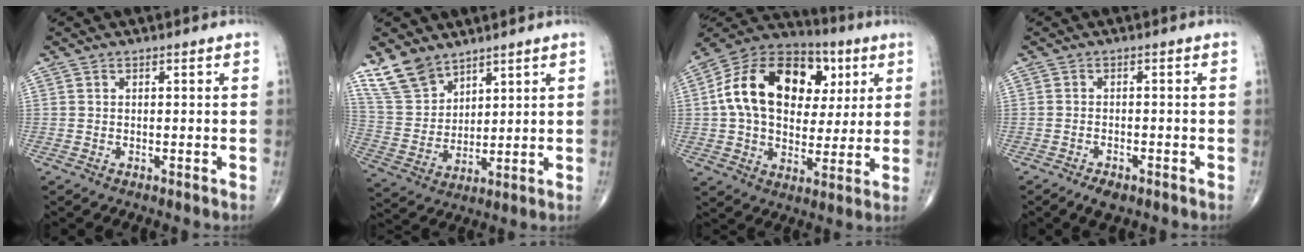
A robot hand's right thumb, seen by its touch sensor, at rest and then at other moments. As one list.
[{"total": 9.7, "force": [7.4, 5.2, 3.4], "torque": [-0.058, -0.033, 0.164]}, {"total": 22.6, "force": [5.2, 15.3, 15.8], "torque": [-0.246, 0.014, 0.080]}, {"total": 2.9, "force": [-2.0, 1.3, 1.7], "torque": [-0.030, 0.003, -0.030]}]